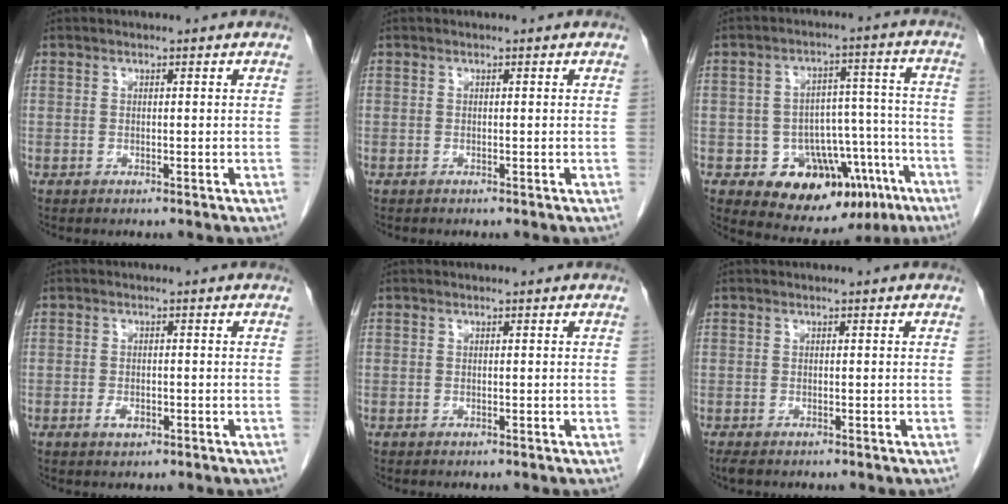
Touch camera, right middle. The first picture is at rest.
{"total": 0.0}
{"total": 14.8, "force": [-8.1, 9.0, 8.6], "torque": [-0.083, 0.047, -0.103]}
{"total": 1.8, "force": [-0.7, 0.9, 1.3], "torque": [-0.024, 0.002, -0.008]}
{"total": 0.0}
{"total": 1.2, "force": [-1.0, 0.4, 0.6], "torque": [-0.015, -0.005, -0.015]}